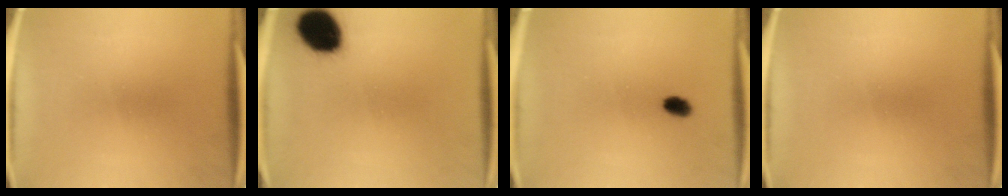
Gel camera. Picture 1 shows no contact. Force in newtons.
{"total": 12.6}
{"total": 2.5}
{"total": 0.0}